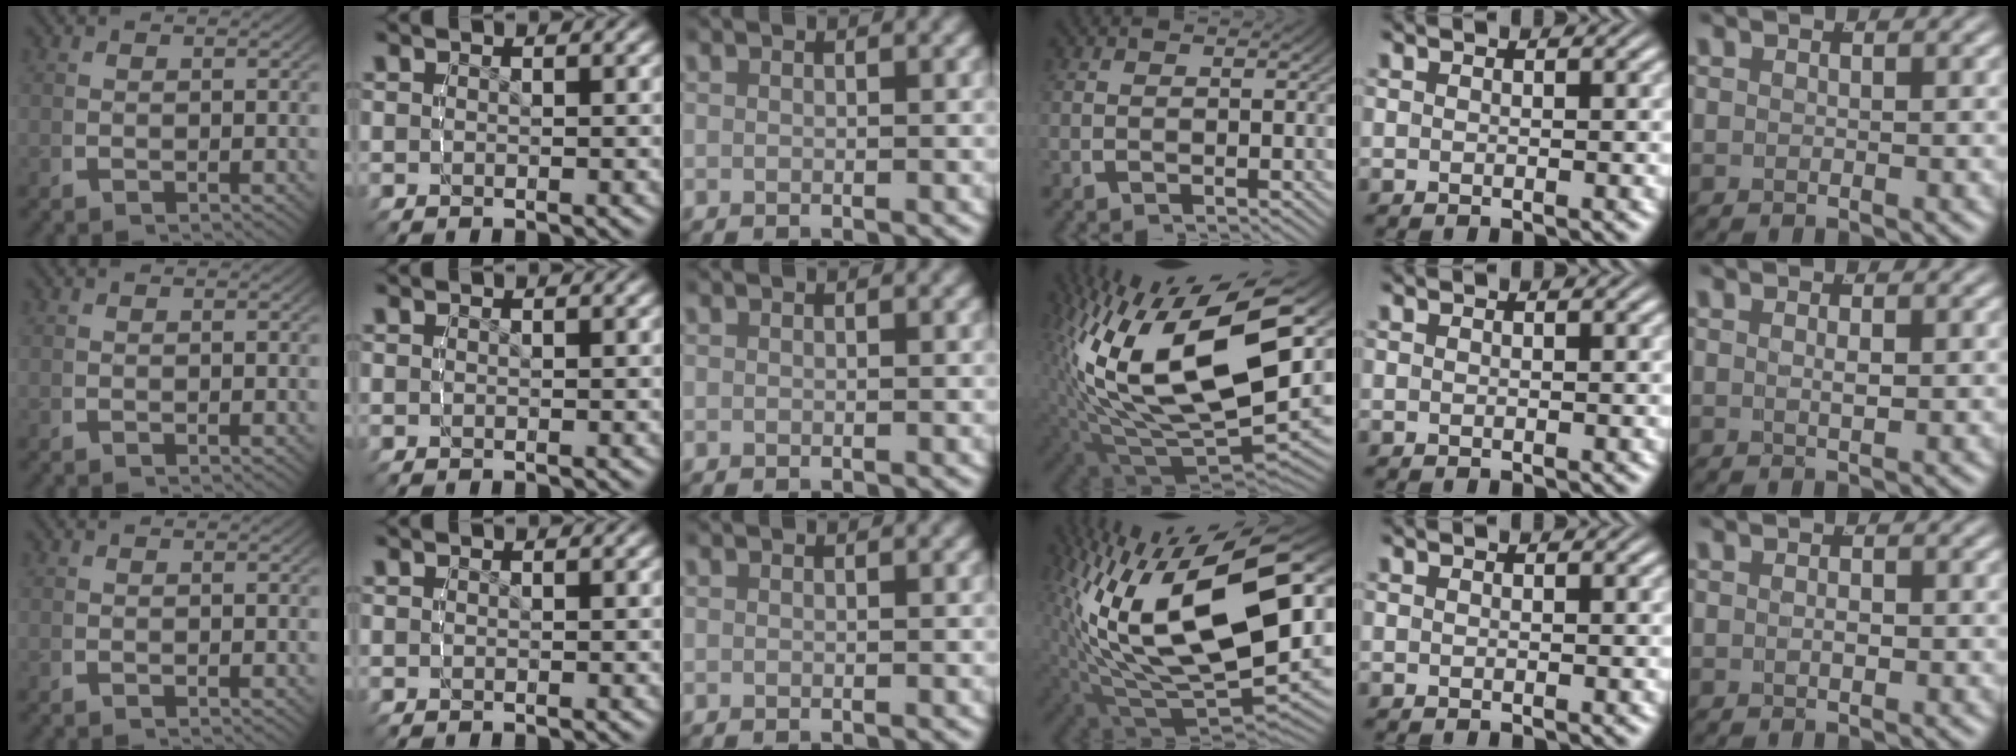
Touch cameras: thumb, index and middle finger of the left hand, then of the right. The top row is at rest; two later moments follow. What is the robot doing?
{"motion": "lift_and_place", "object": "tape"}